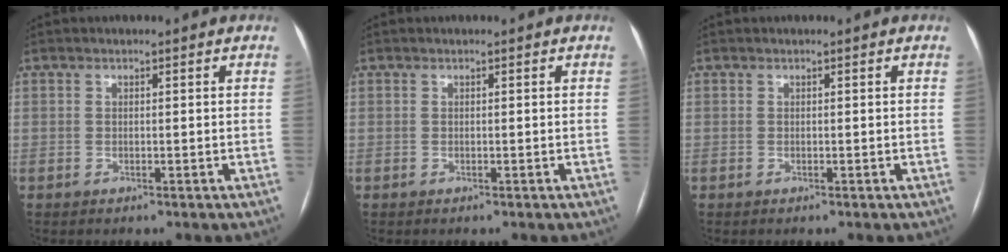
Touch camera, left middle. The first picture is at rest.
{"total": 0.0}
{"total": 0.0}